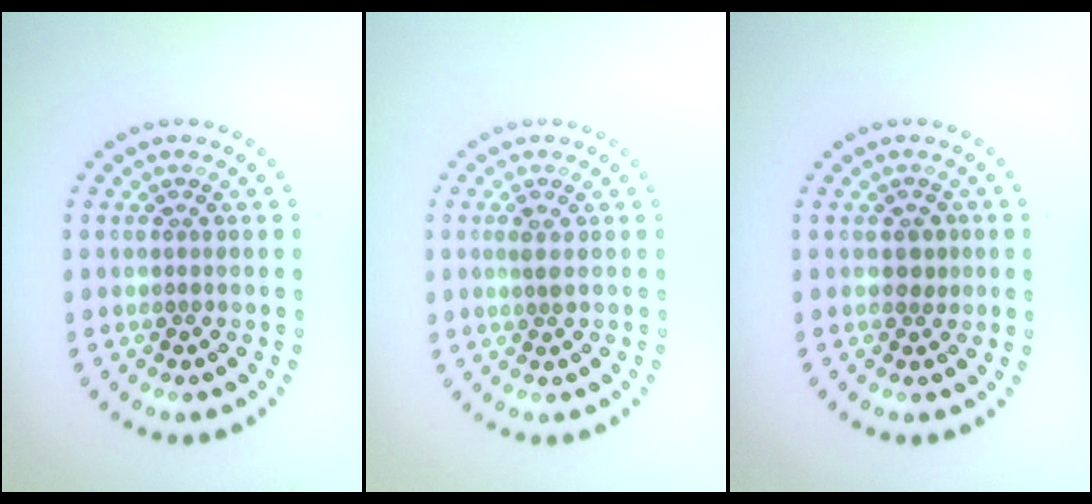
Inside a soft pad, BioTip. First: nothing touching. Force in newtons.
{"total": 1.0, "press": 0.8, "slide": 0.6}
{"total": 1.4, "press": 1.3, "slide": 0.5}